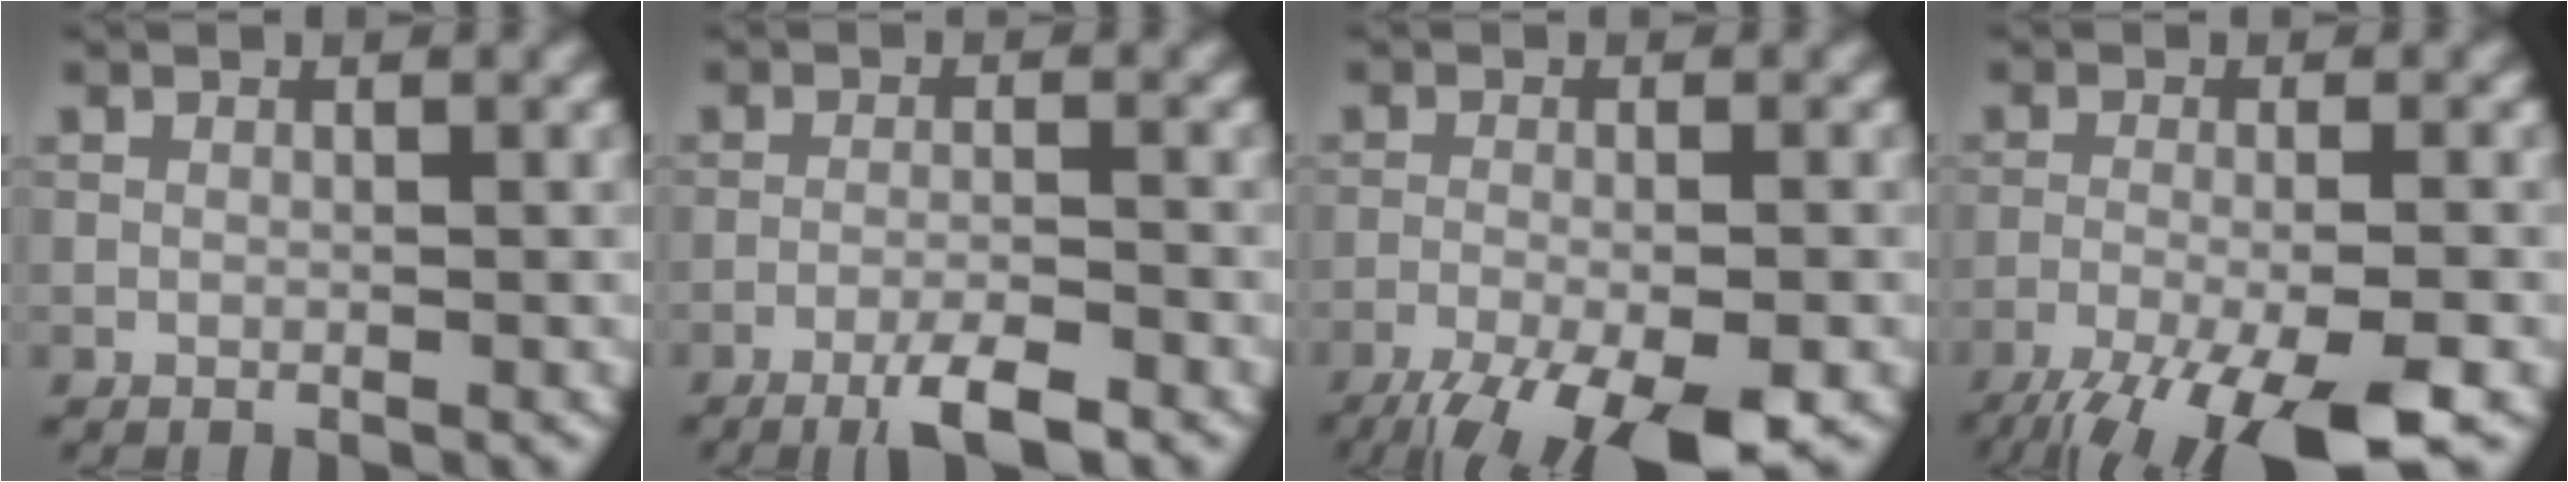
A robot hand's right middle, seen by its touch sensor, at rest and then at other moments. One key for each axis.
{"total": 4.1, "fx": -2.8, "fy": 0.5, "fz": 2.9, "tx": -0.053, "ty": 0.001, "tz": -0.053}
{"total": 10.2, "fx": -7.1, "fy": 2.7, "fz": 6.7, "tx": -0.123, "ty": -0.042, "tz": -0.109}
{"total": 10.5, "fx": -7.2, "fy": 2.3, "fz": 7.3, "tx": -0.121, "ty": -0.029, "tz": -0.118}